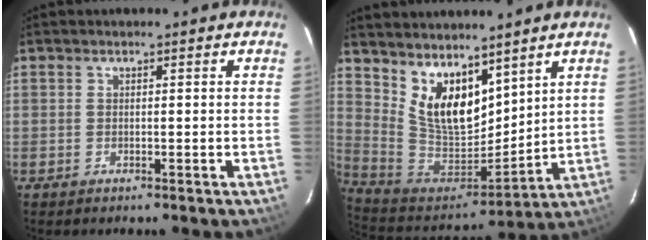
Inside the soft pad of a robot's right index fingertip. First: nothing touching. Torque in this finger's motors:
{"motor_torque": [0.28, 0.25, 0.27, 0.12]}